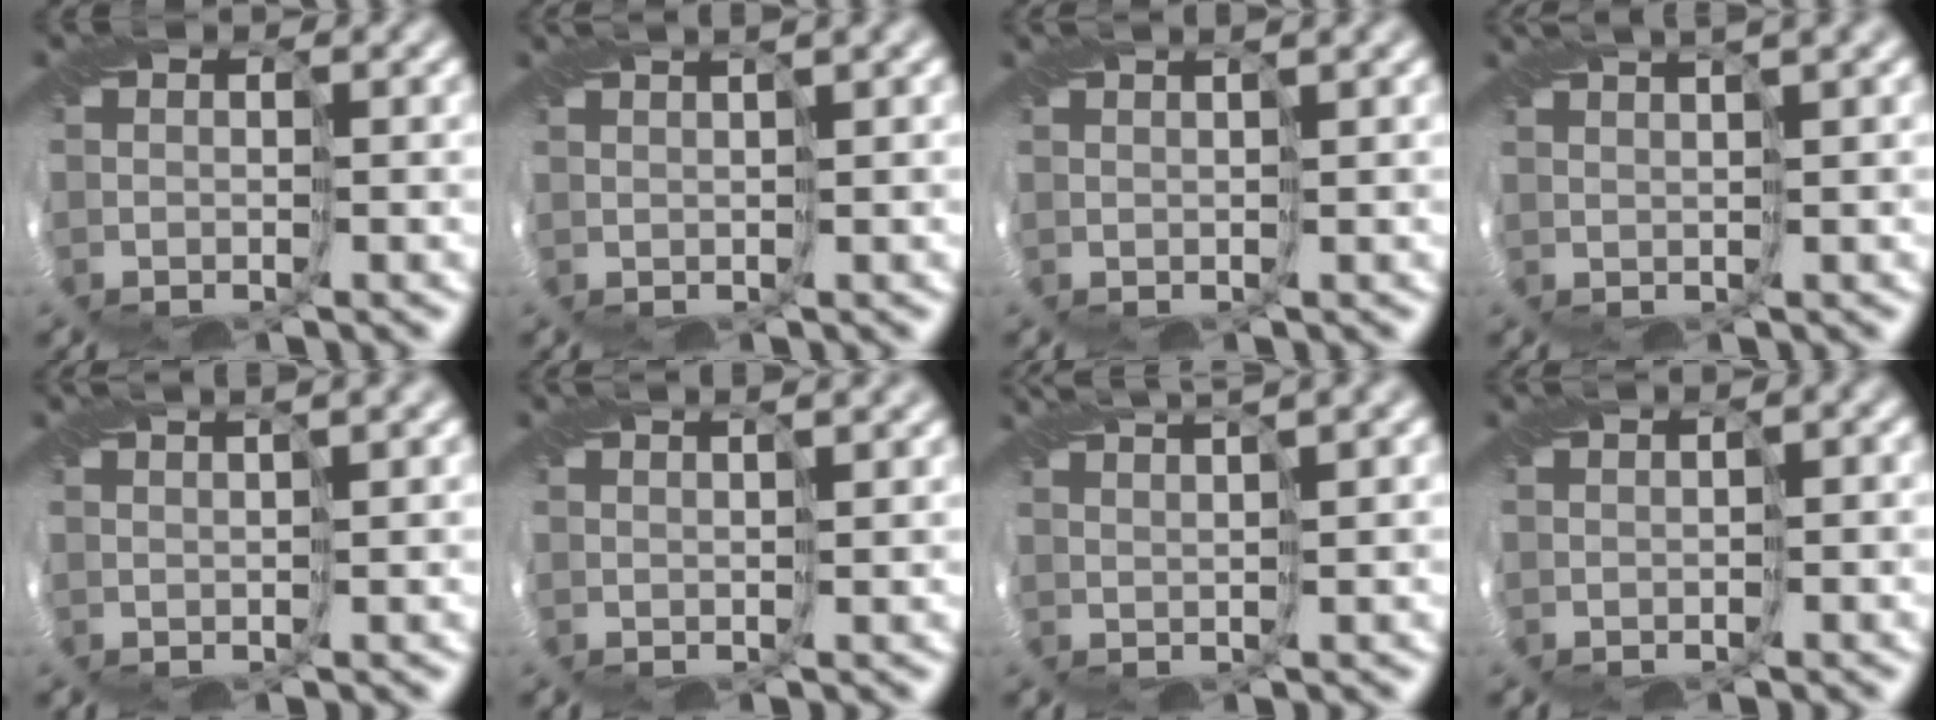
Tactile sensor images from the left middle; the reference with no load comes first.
{"total": 2.5, "force": [1.7, 0.1, 1.9], "torque": [-0.036, 0.006, 0.027]}
{"total": 1.8, "force": [1.3, 0.0, 1.2], "torque": [-0.026, 0.002, 0.021]}
{"total": 3.7, "force": [2.4, 0.2, 2.7], "torque": [-0.049, 0.010, 0.041]}
{"total": 3.1, "force": [2.3, 0.3, 2.1], "torque": [-0.037, 0.014, 0.026]}
{"total": 3.7, "force": [2.8, 0.9, 2.3], "torque": [-0.025, 0.017, 0.020]}
{"total": 4.3, "force": [3.3, 0.3, 2.7], "torque": [-0.053, 0.013, 0.053]}
{"total": 1.1, "force": [0.5, 0.0, 1.0], "torque": [-0.023, 0.003, 0.010]}